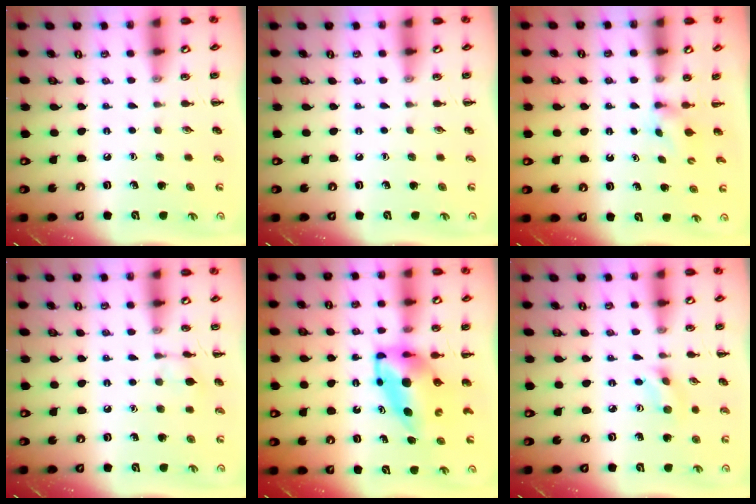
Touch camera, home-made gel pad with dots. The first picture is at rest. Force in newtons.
{"total": 0.0}
{"total": 1.8, "press": 1.5, "slide": 0.9}
{"total": 6.5, "press": 6.1, "slide": 2.2}
{"total": 7.1, "press": 6.9, "slide": 1.8}
{"total": 2.7, "press": 2.6, "slide": 0.8}